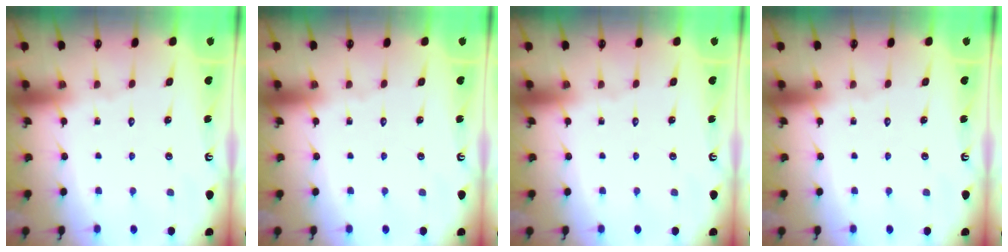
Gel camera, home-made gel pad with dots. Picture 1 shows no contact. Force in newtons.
{"total": 0.0}
{"total": 0.0}
{"total": 0.0}